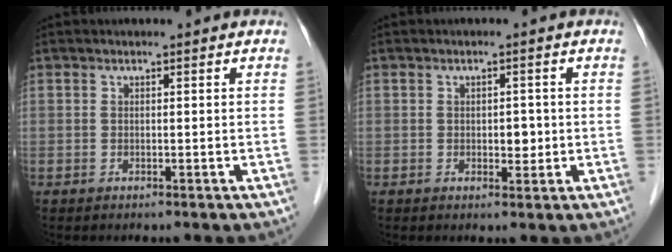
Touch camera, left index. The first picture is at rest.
{"total": 2.1, "force": [-0.1, 1.3, 1.6], "torque": [-0.021, 0.000, 0.002]}